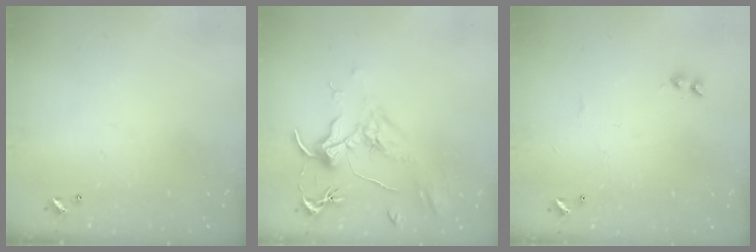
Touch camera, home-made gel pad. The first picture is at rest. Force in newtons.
{"total": 2.0, "press": 1.7, "slide": 0.9}
{"total": 2.0, "press": 1.9, "slide": 0.6}